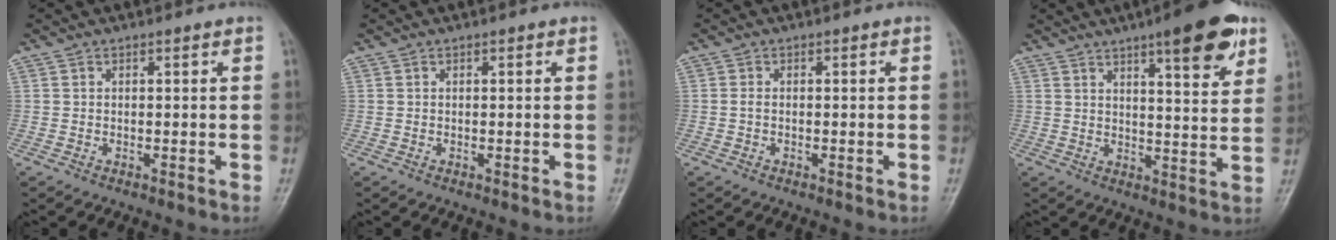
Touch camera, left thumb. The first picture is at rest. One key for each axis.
{"total": 0.0}
{"total": 0.7, "fx": -0.2, "fy": 0.4, "fz": 0.5, "tx": -0.016, "ty": -0.001, "tz": -0.008}
{"total": 12.7, "fx": 7.4, "fy": 3.1, "fz": 9.8, "tx": -0.112, "ty": -0.033, "tz": 0.098}